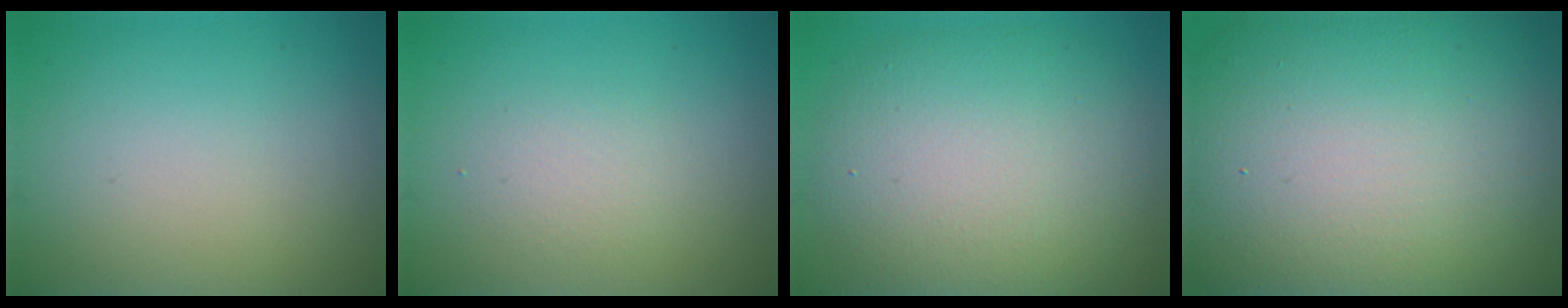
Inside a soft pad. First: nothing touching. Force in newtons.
{"total": 1.6, "press": 1.6, "slide": 0.1}
{"total": 9.3, "press": 9.3, "slide": 0.5}
{"total": 21.4, "press": 21.3, "slide": 1.1}